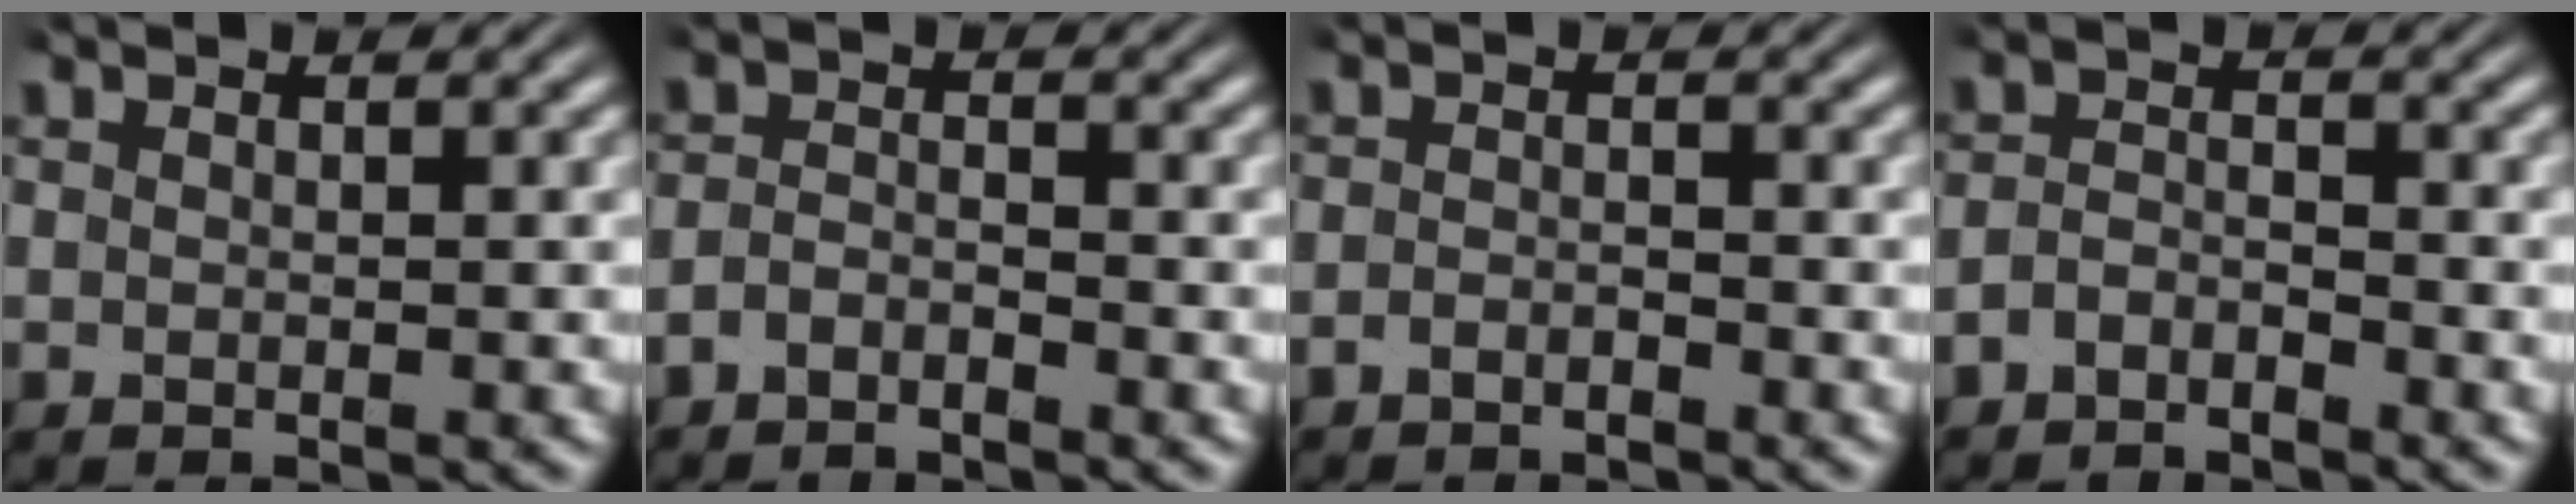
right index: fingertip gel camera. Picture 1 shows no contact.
{"total": 2.4, "force": [-2.3, 0.7, 0.4], "torque": [-0.011, -0.011, -0.038]}
{"total": 1.9, "force": [-1.8, 0.4, 0.2], "torque": [-0.004, -0.007, -0.032]}
{"total": 2.7, "force": [-2.4, 1.1, 0.6], "torque": [-0.011, -0.010, -0.041]}